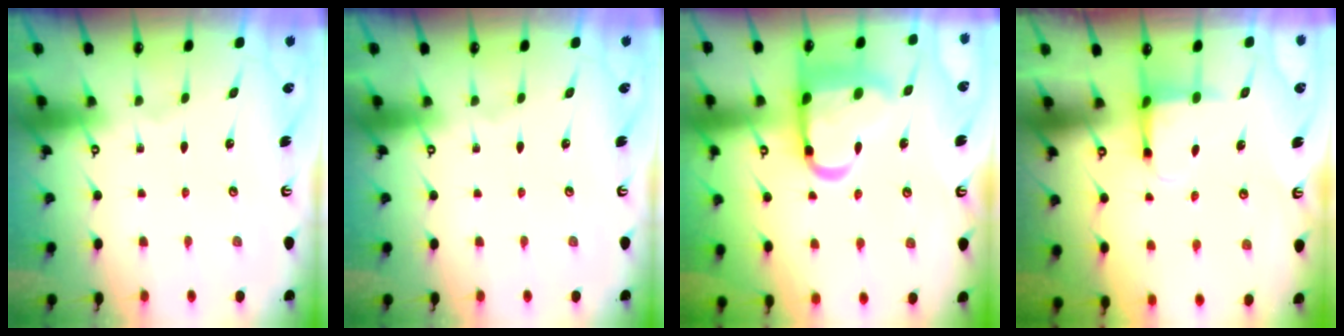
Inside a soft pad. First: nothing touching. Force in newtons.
{"total": 0.0}
{"total": 16.0, "press": 15.9, "slide": 1.8}
{"total": 3.8, "press": 3.5, "slide": 1.4}